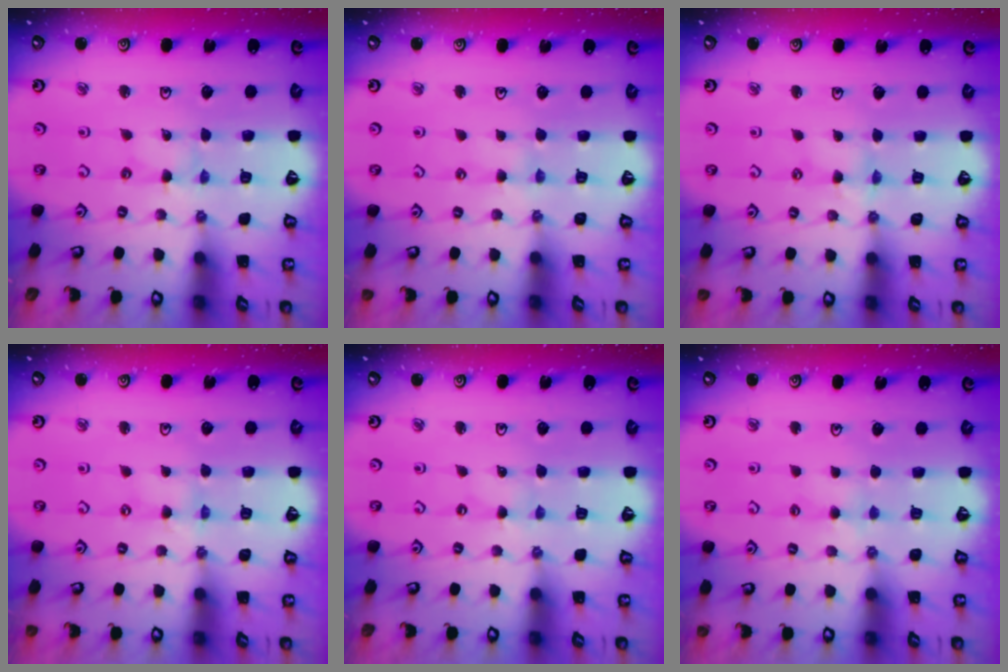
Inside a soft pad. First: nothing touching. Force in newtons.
{"total": 2.1, "press": 2.1, "slide": 0.2}
{"total": 1.1, "press": 1.1, "slide": 0.2}
{"total": 0.0}
{"total": 0.0}
{"total": 3.2, "press": 3.2, "slide": 0.4}